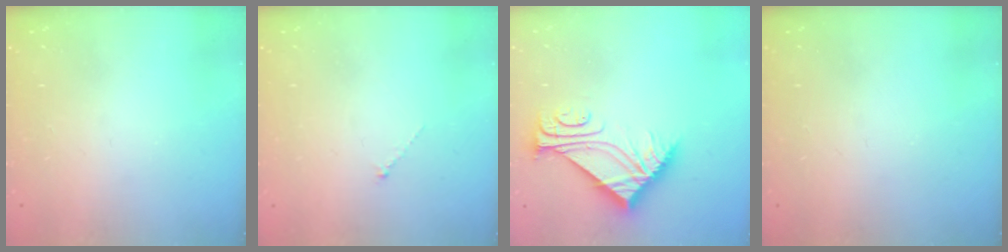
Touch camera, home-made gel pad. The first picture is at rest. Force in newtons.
{"total": 0.0}
{"total": 9.4, "press": 9.4, "slide": 0.2}
{"total": 0.0}